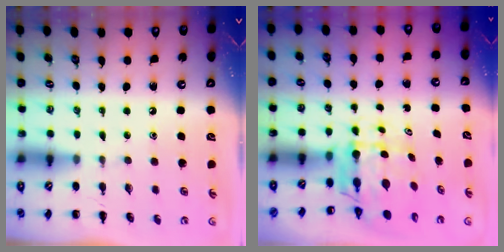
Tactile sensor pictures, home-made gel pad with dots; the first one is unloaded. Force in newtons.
{"total": 6.2, "press": 5.9, "slide": 1.9}